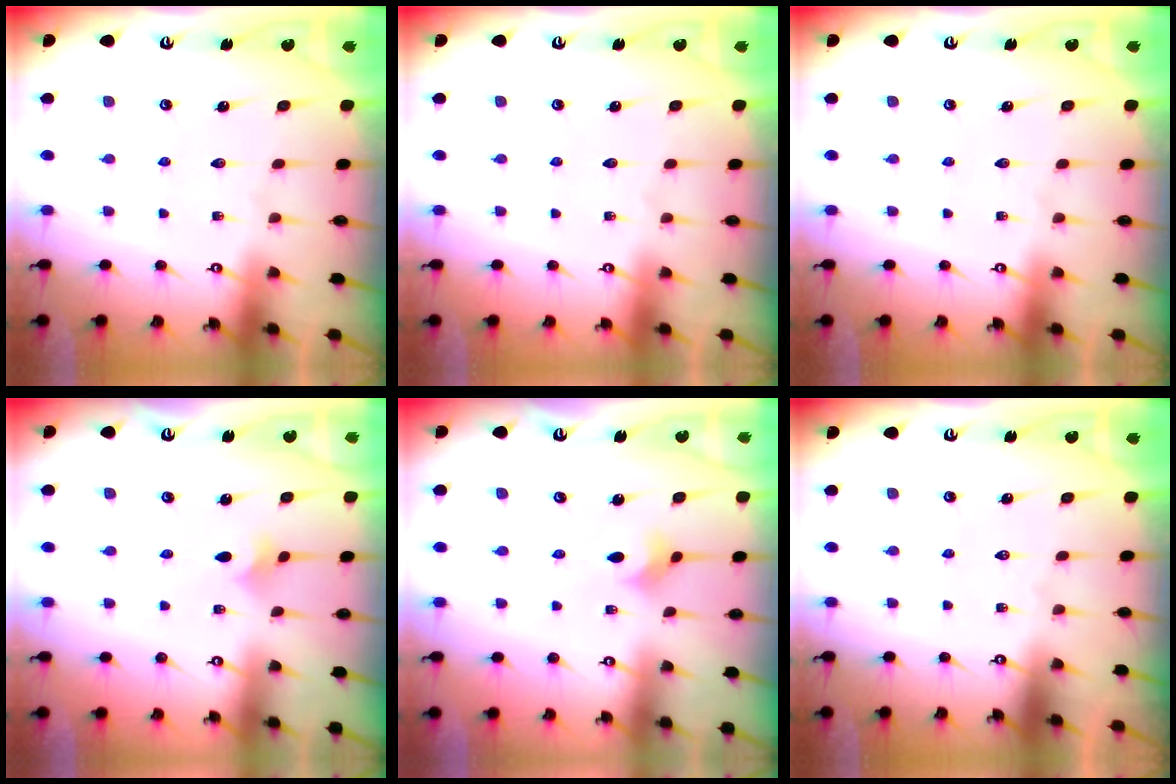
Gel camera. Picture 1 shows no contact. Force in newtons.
{"total": 0.0}
{"total": 0.0}
{"total": 1.8, "press": 1.7, "slide": 0.5}
{"total": 2.7, "press": 2.6, "slide": 0.7}
{"total": 0.0}